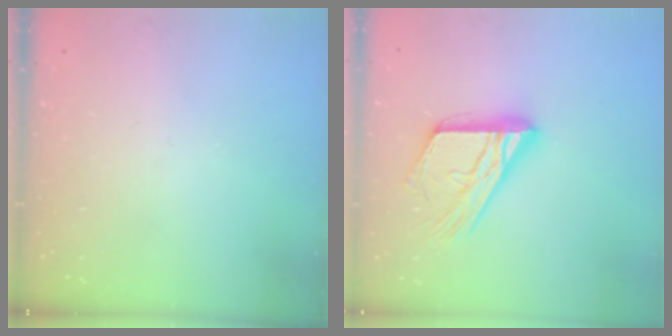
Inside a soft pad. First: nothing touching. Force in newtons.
{"total": 18.7, "press": 18.6, "slide": 1.8}